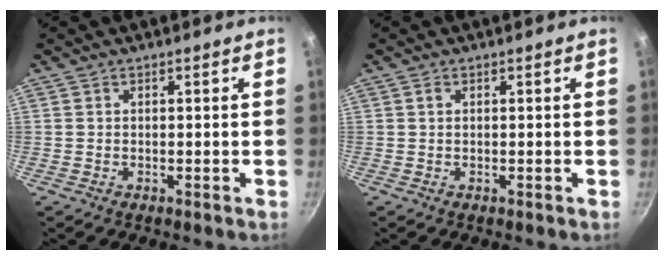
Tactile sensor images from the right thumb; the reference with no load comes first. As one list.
[{"total": 0.7, "force": [0.2, 0.3, 0.6], "torque": [-0.011, 0.002, 0.004]}]